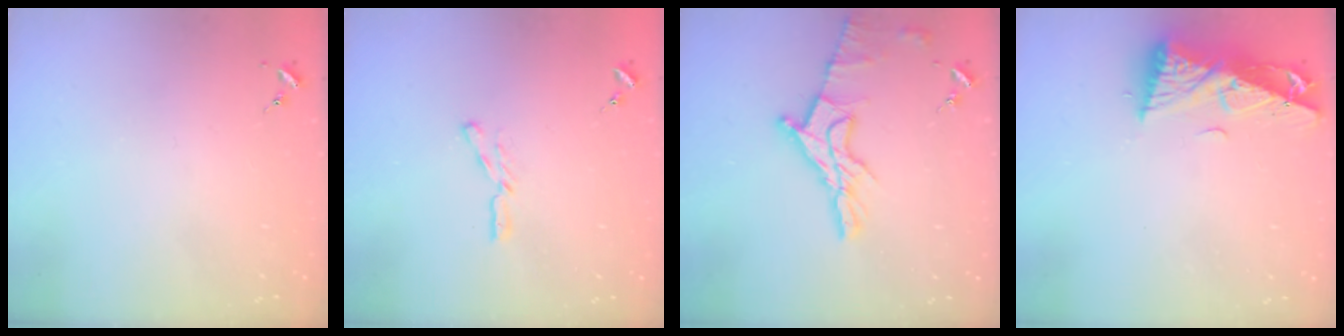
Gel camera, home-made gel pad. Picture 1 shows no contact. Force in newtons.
{"total": 4.4, "press": 4.4, "slide": 0.2}
{"total": 12.6, "press": 12.6, "slide": 1.2}
{"total": 11.0, "press": 10.9, "slide": 1.3}